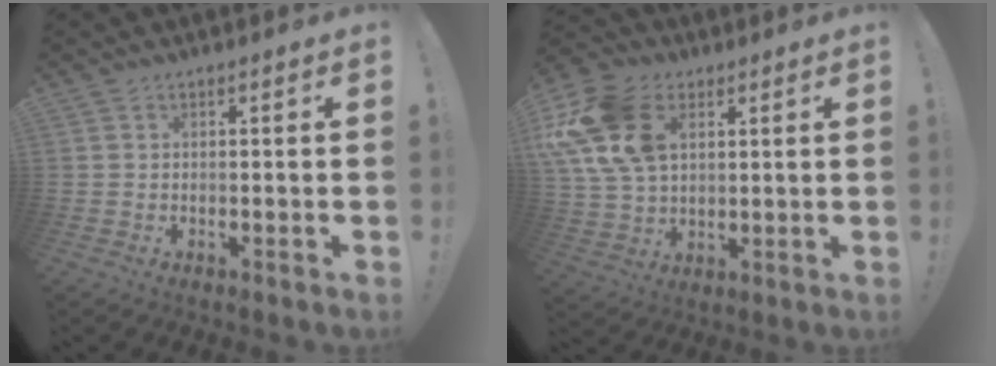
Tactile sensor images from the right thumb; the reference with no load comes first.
{"total": 19.4, "force": [6.6, 13.3, 12.6], "torque": [-0.249, -0.022, 0.121]}